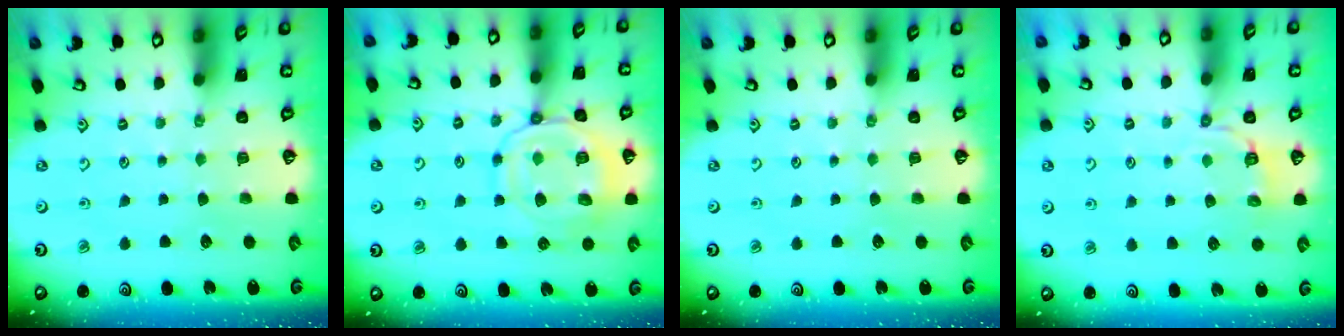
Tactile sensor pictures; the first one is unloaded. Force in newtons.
{"total": 13.4, "press": 13.3, "slide": 1.4}
{"total": 0.0}
{"total": 4.1, "press": 3.5, "slide": 2.1}